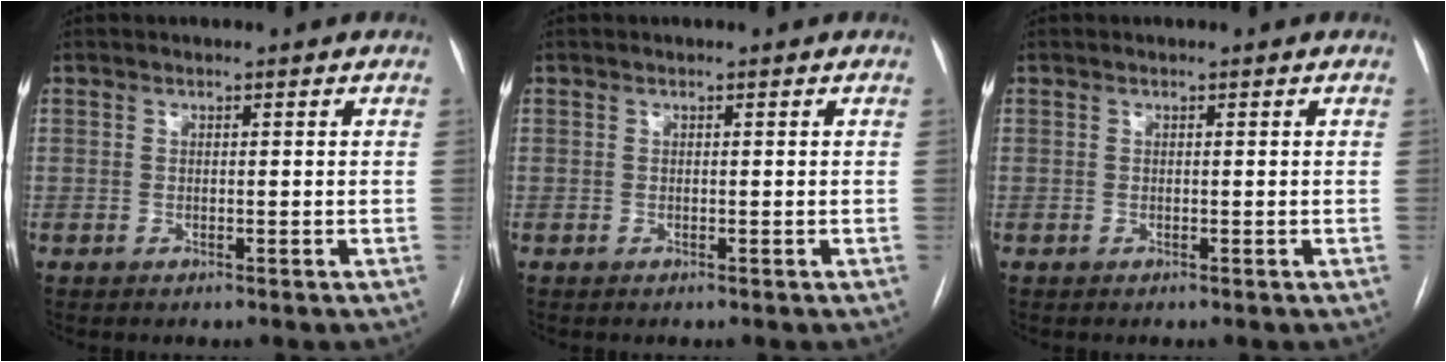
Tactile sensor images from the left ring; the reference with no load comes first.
{"total": 0.0}
{"total": 0.0}